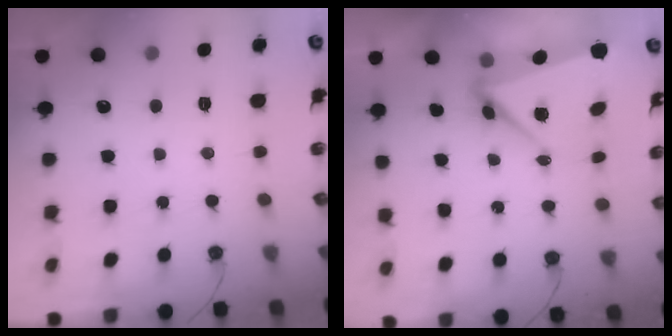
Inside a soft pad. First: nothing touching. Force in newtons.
{"total": 6.7, "press": 6.7, "slide": 0.5}